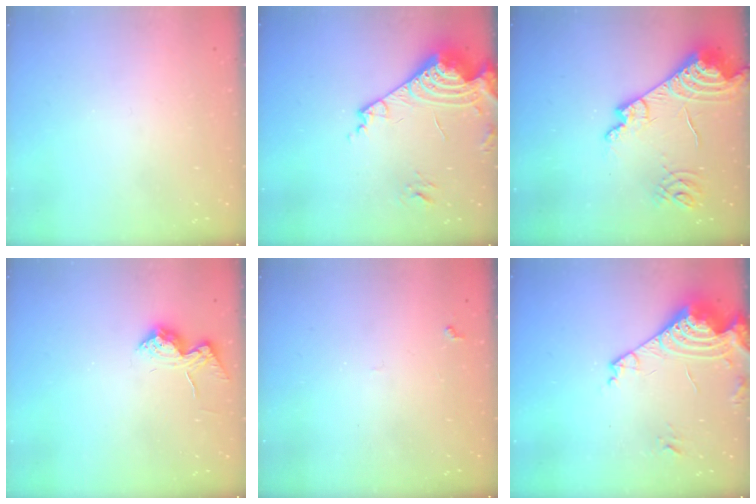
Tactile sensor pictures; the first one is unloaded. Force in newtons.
{"total": 17.8, "press": 17.8, "slide": 1.4}
{"total": 17.5, "press": 17.4, "slide": 2.1}
{"total": 11.8, "press": 11.8, "slide": 0.5}
{"total": 4.9, "press": 4.8, "slide": 0.4}
{"total": 16.4, "press": 16.3, "slide": 1.9}